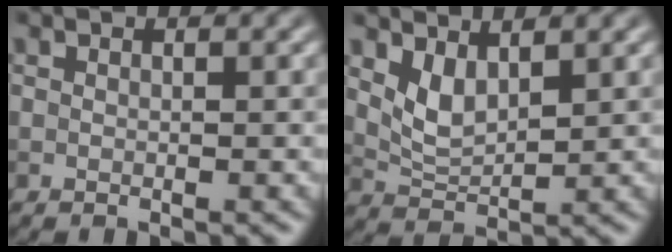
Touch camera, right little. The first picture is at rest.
{"total": 2.6, "force": [1.1, 1.3, 1.9], "torque": [-0.044, -0.008, 0.033]}